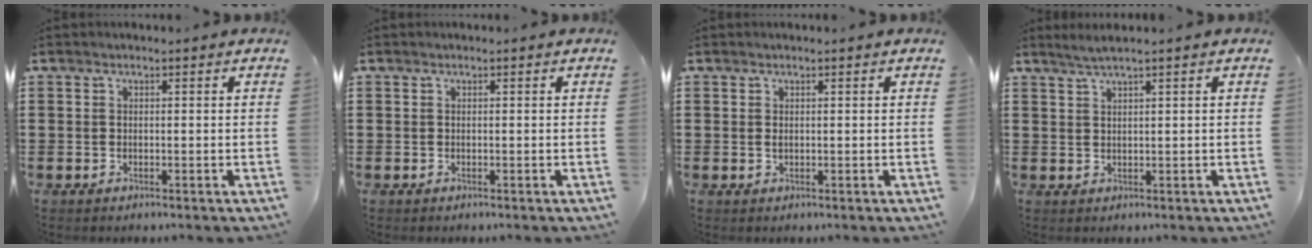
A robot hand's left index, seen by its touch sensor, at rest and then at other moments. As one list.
[{"total": 0.0}, {"total": 0.6, "force": [0.2, 0.3, 0.5], "torque": [-0.010, 0.001, 0.004]}, {"total": 1.8, "force": [1.4, -0.3, 1.2], "torque": [-0.023, 0.000, 0.025]}]